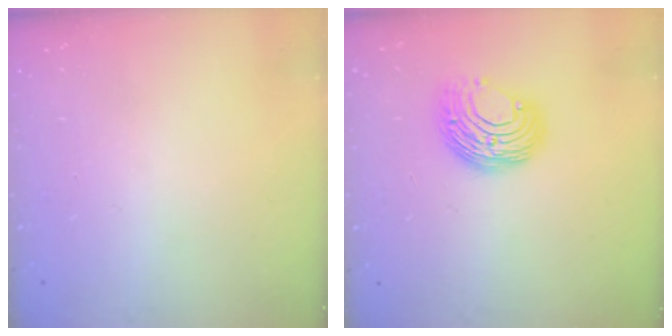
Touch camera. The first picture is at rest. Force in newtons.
{"total": 9.2, "press": 9.2, "slide": 0.4}